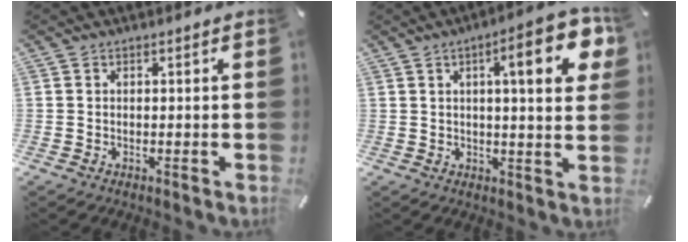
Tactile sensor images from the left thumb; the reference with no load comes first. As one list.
[{"total": 13.8, "force": [5.2, 3.5, 12.3], "torque": [-0.161, -0.023, 0.073]}]